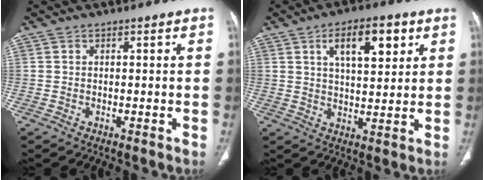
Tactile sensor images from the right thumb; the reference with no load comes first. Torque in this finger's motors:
{"motor_torque": [0.17, 2.90, 1.33, 0.36, 0.08]}